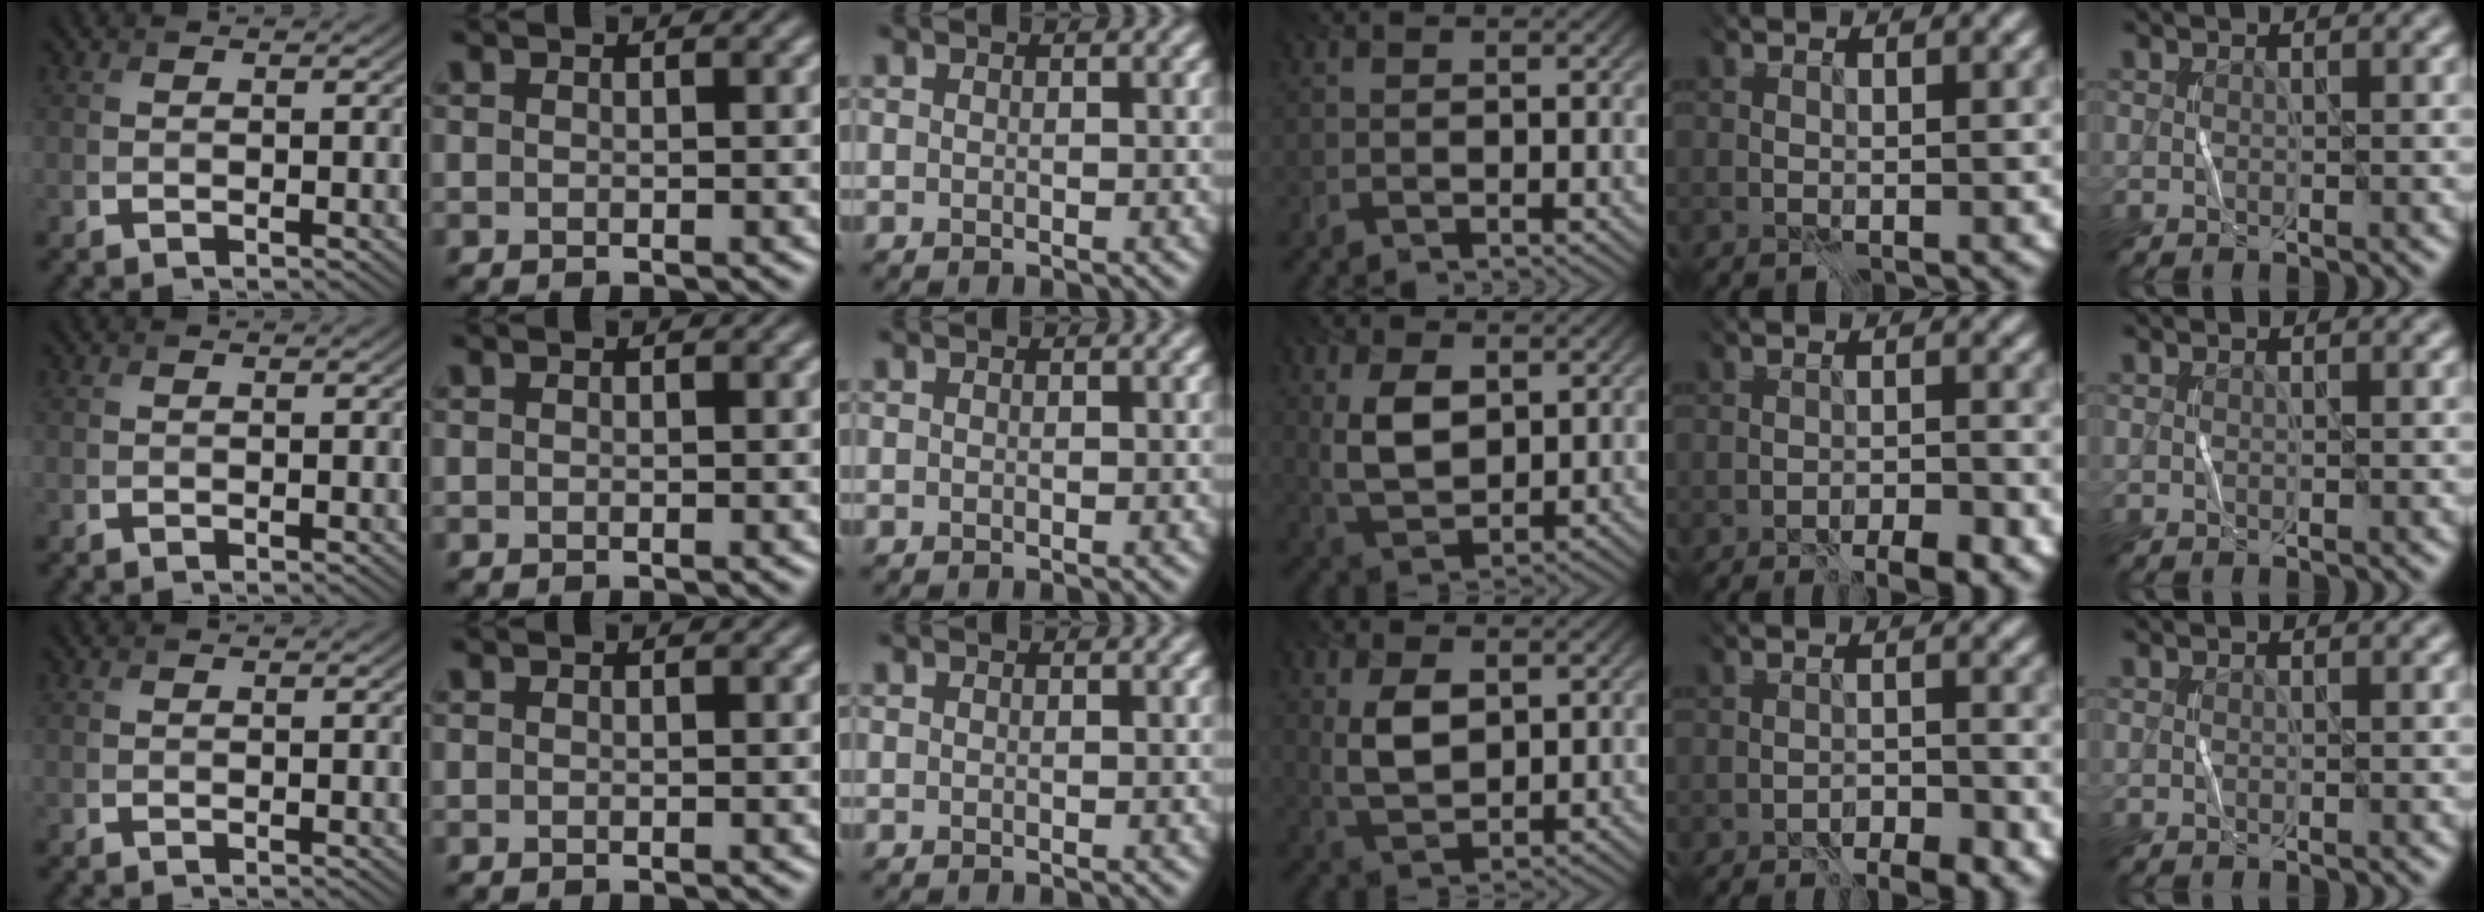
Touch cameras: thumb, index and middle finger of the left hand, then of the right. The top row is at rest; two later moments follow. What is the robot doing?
{"motion": "wrap", "object": "cellophane"}